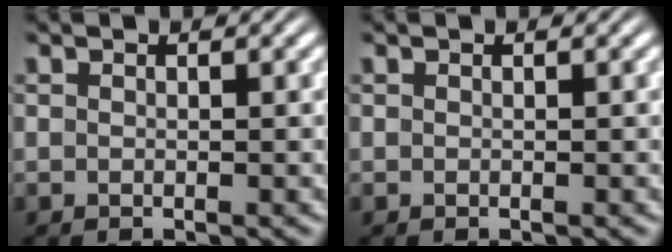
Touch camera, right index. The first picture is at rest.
{"total": 0.0}